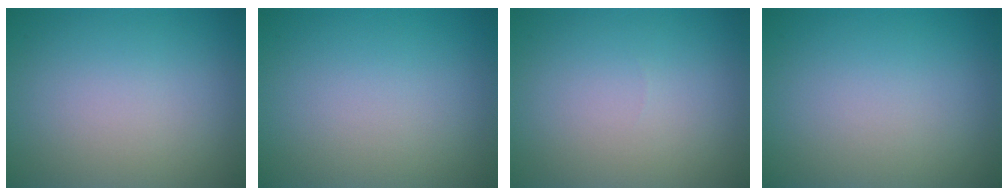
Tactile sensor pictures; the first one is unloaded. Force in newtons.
{"total": 0.0}
{"total": 0.0}
{"total": 0.0}